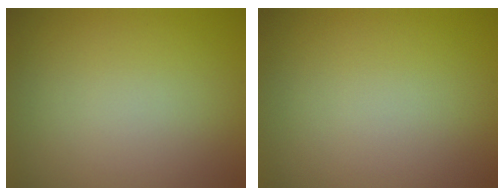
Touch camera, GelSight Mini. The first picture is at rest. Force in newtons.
{"total": 0.0}